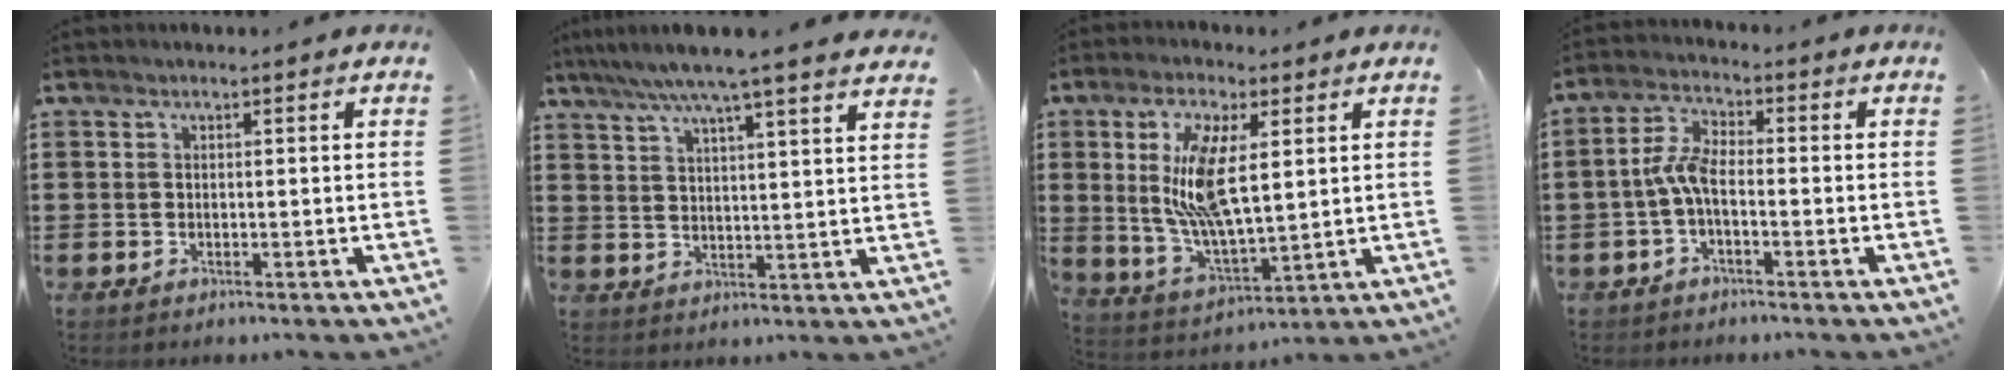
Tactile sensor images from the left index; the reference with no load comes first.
{"total": 6.6, "force": [5.6, -0.8, 3.4], "torque": [-0.084, -0.025, 0.096]}
{"total": 11.4, "force": [3.4, 4.2, 10.1], "torque": [-0.219, 0.000, 0.057]}
{"total": 5.0, "force": [-1.1, 1.8, 4.6], "torque": [-0.112, -0.002, -0.029]}